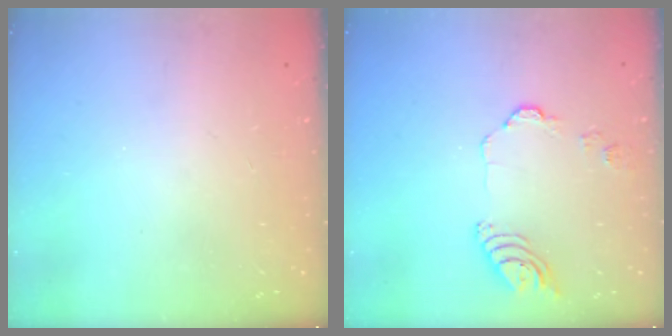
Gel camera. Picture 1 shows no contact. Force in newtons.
{"total": 8.9, "press": 8.8, "slide": 1.0}